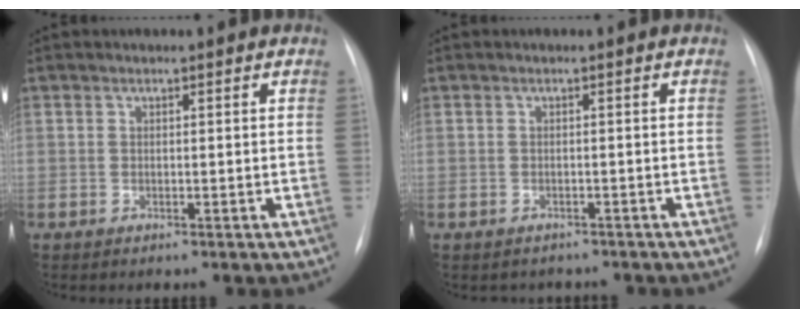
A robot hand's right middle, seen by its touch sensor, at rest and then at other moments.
{"total": 2.8, "force": [-2.4, 1.3, 0.1], "torque": [-0.005, 0.006, -0.030]}